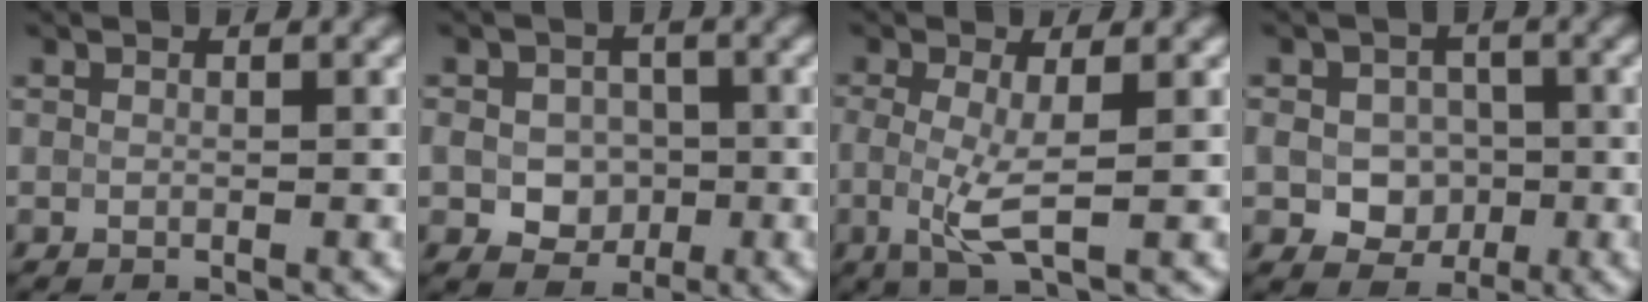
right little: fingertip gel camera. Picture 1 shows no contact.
{"total": 4.1, "force": [-0.8, 3.4, 2.2], "torque": [-0.046, -0.006, -0.009]}
{"total": 3.2, "force": [-0.4, 0.6, 3.1], "torque": [-0.071, -0.011, -0.006]}
{"total": 4.5, "force": [-0.9, 3.7, 2.4], "torque": [-0.041, -0.007, -0.016]}